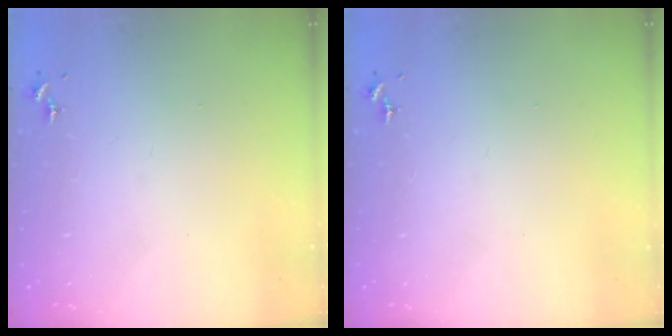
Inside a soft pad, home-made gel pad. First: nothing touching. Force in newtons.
{"total": 0.0}